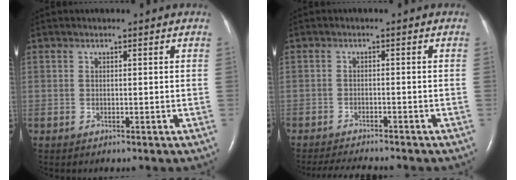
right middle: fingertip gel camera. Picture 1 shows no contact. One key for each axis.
{"total": 7.1, "fx": -6.6, "fy": 0.6, "fz": 2.6, "tx": -0.038, "ty": -0.016, "tz": -0.102}